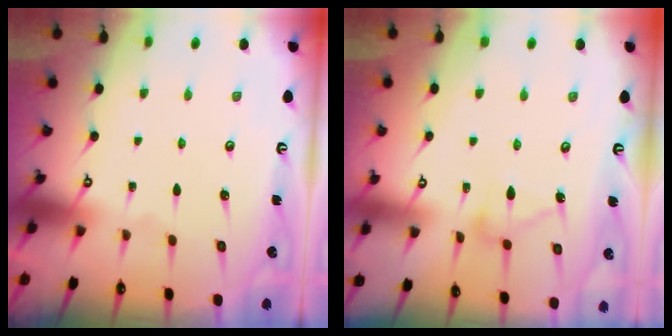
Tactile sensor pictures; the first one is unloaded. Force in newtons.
{"total": 9.2, "press": 9.2, "slide": 0.4}